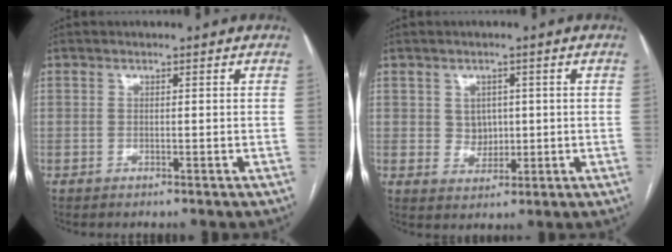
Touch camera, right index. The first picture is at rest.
{"total": 3.7, "force": [0.6, 3.2, 1.6], "torque": [-0.021, 0.004, 0.015]}